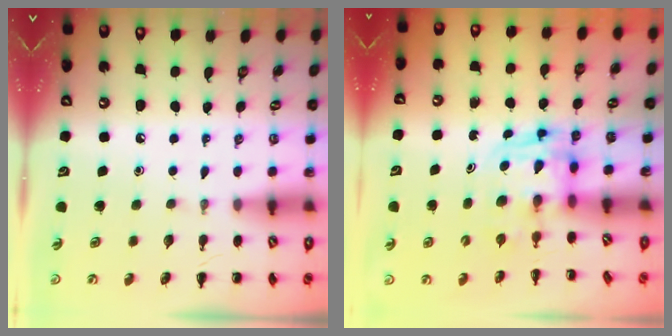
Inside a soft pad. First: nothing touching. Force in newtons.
{"total": 2.6, "press": 2.6, "slide": 0.2}